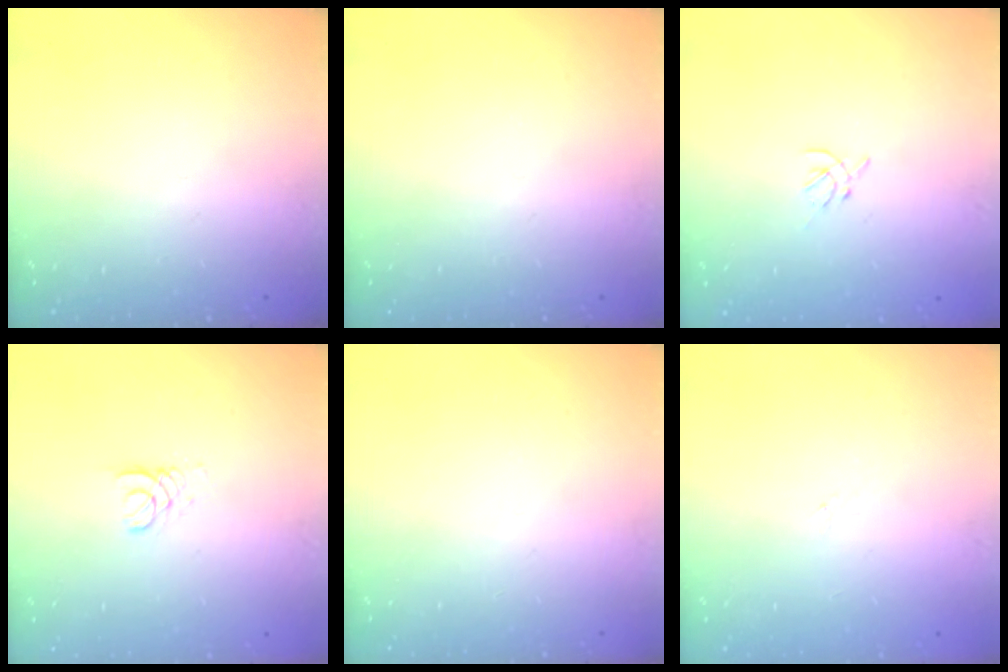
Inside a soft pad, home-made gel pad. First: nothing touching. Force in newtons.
{"total": 0.0}
{"total": 1.2, "press": 1.1, "slide": 0.5}
{"total": 2.6, "press": 2.6, "slide": 0.2}
{"total": 0.0}
{"total": 0.0}